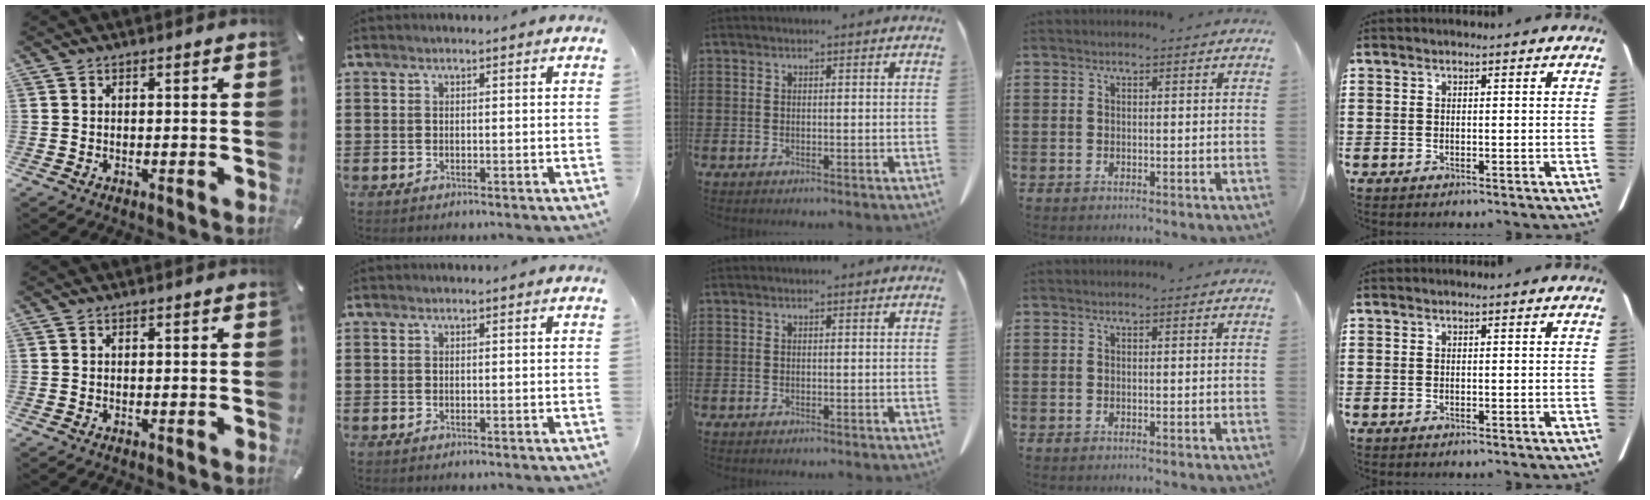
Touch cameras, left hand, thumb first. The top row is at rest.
{}